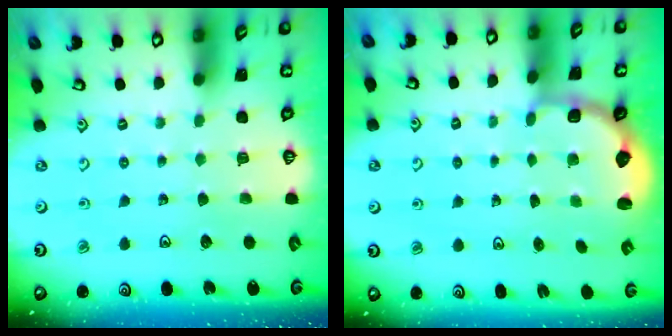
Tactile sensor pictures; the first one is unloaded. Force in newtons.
{"total": 2.7, "press": 2.3, "slide": 1.5}